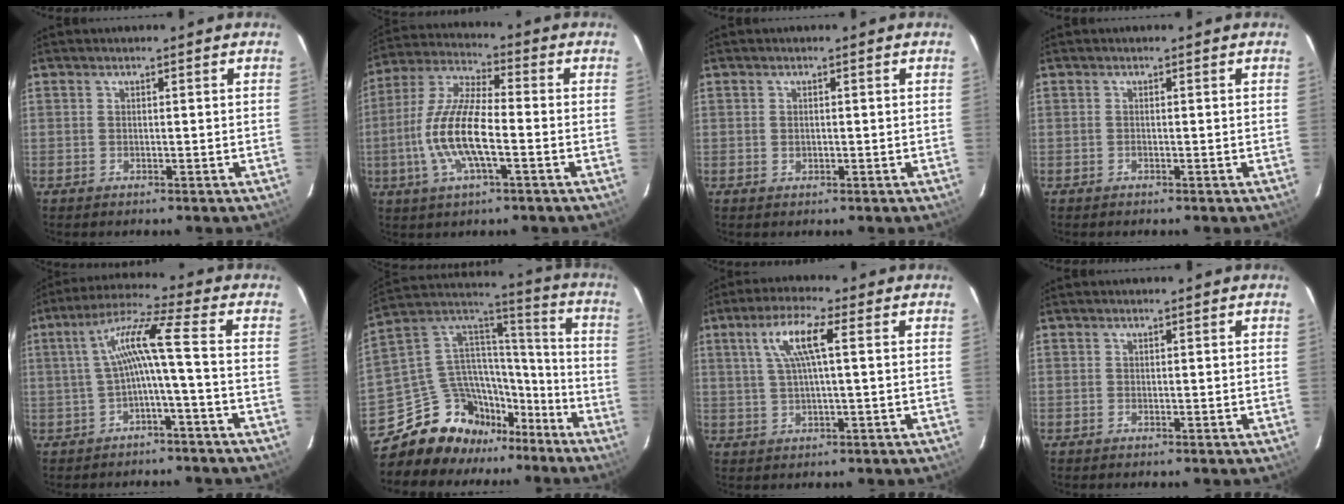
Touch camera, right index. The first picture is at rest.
{"total": 13.6, "force": [-3.4, 3.8, 12.6], "torque": [-0.262, -0.003, -0.070]}
{"total": 1.0, "force": [-0.1, 0.8, 0.6], "torque": [-0.009, 0.000, -0.001]}
{"total": 0.0}
{"total": 7.9, "force": [-1.7, -0.8, 7.7], "torque": [-0.161, 0.015, -0.024]}
{"total": 17.6, "force": [-13.9, 9.6, 5.1], "torque": [-0.118, 0.062, -0.226]}
{"total": 7.4, "force": [2.0, 0.9, 7.0], "torque": [-0.132, 0.009, 0.040]}
{"total": 0.0}